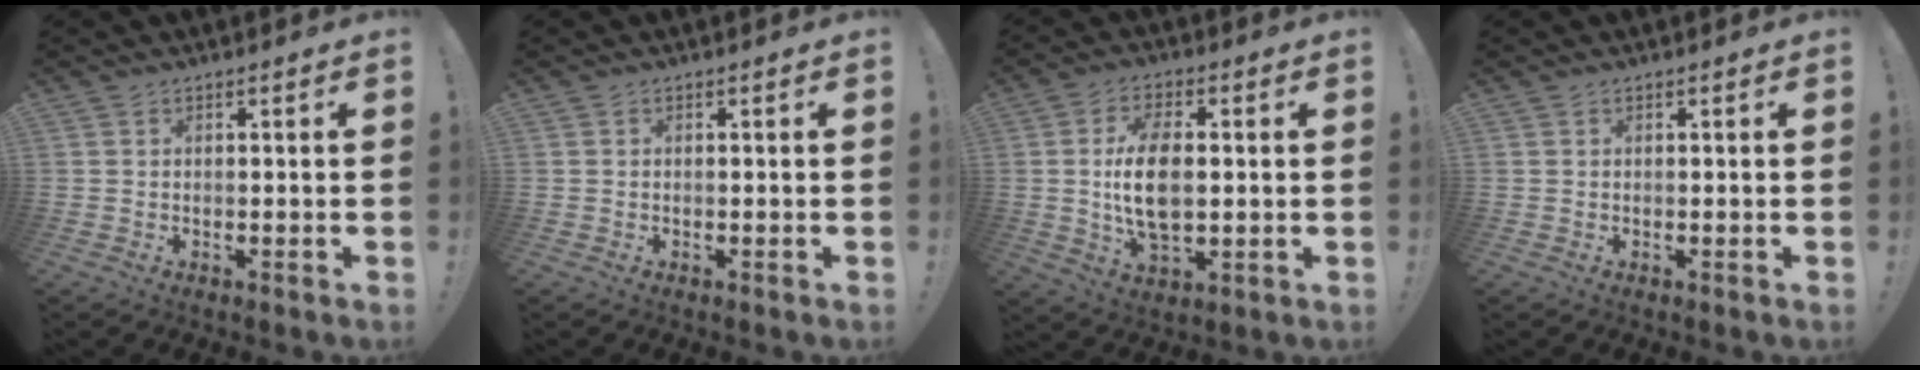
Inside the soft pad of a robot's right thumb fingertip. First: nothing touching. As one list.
[{"total": 0.0}, {"total": 12.6, "force": [0.4, 6.9, 10.5], "torque": [-0.200, -0.008, 0.003]}, {"total": 0.0}]